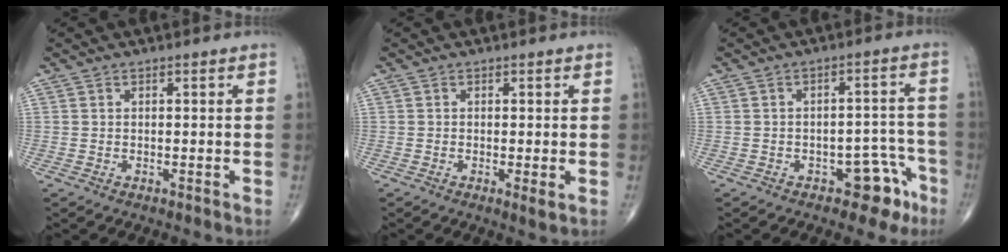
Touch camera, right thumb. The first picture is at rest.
{"total": 1.7, "force": [-0.3, 0.3, 1.7], "torque": [-0.035, -0.009, -0.008]}
{"total": 6.8, "force": [-4.2, 3.8, 3.9], "torque": [-0.015, 0.046, -0.051]}